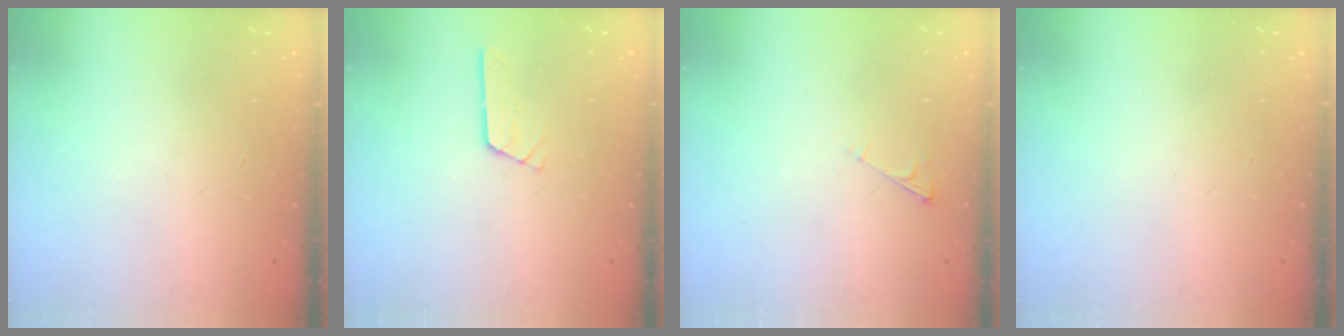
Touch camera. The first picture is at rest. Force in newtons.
{"total": 4.1, "press": 4.1, "slide": 0.3}
{"total": 3.1, "press": 3.1, "slide": 0.4}
{"total": 0.0}